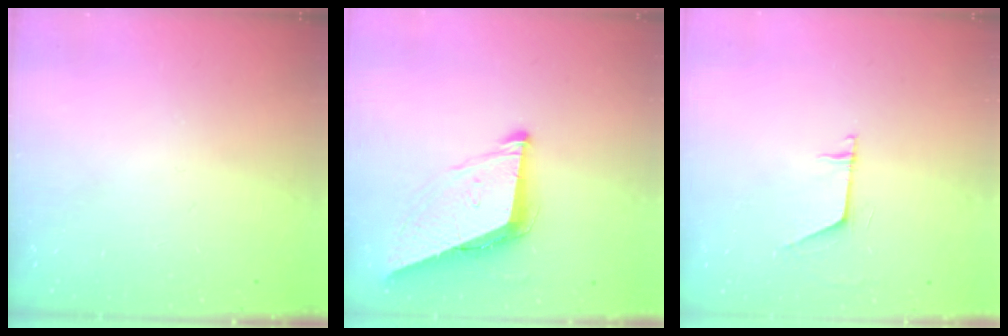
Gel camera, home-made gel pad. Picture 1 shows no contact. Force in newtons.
{"total": 8.7, "press": 8.4, "slide": 2.4}
{"total": 6.1, "press": 6.1, "slide": 0.5}